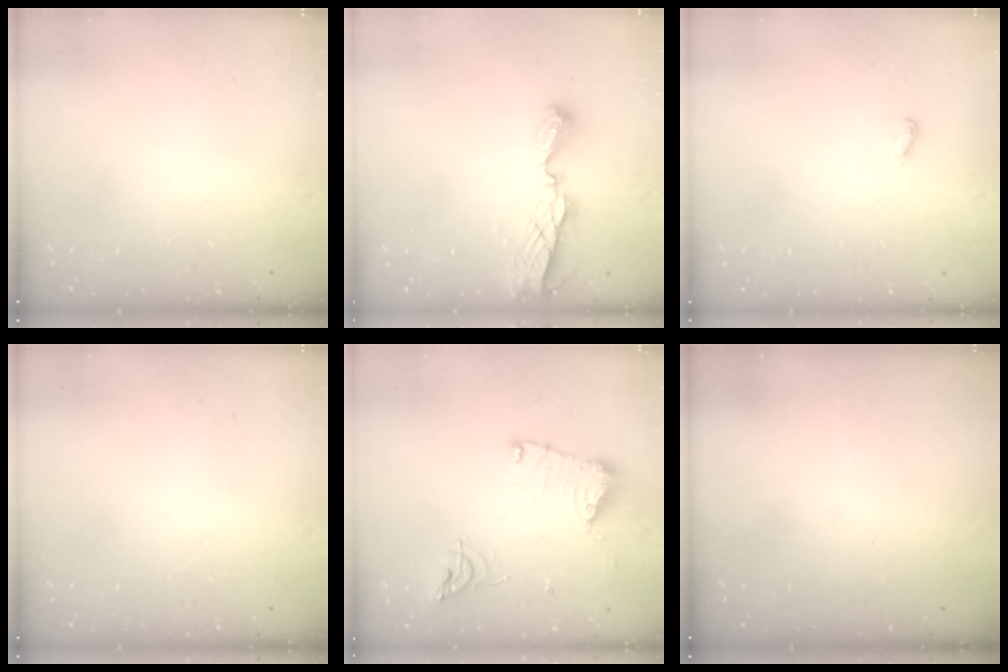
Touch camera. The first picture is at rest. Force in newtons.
{"total": 6.9, "press": 6.9, "slide": 0.6}
{"total": 3.2, "press": 3.1, "slide": 0.4}
{"total": 0.0}
{"total": 13.4, "press": 13.3, "slide": 1.4}
{"total": 0.0}